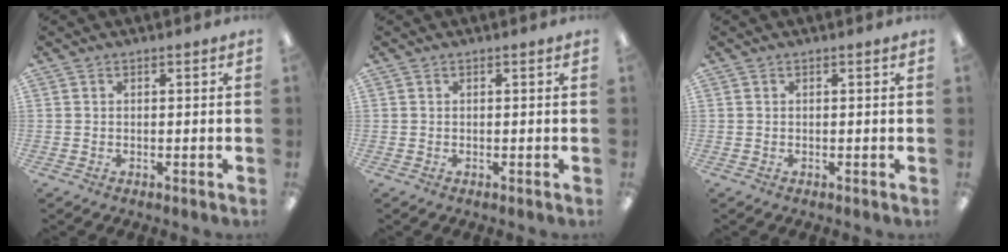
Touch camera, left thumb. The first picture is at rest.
{"total": 0.0}
{"total": 0.0}